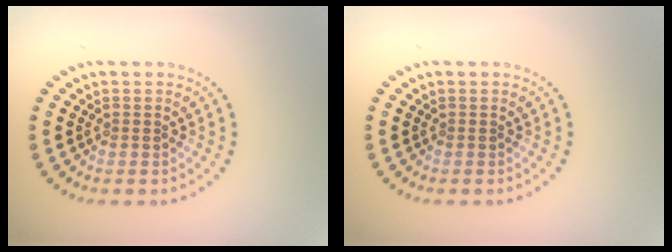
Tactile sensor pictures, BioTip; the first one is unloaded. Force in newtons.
{"total": 0.0}